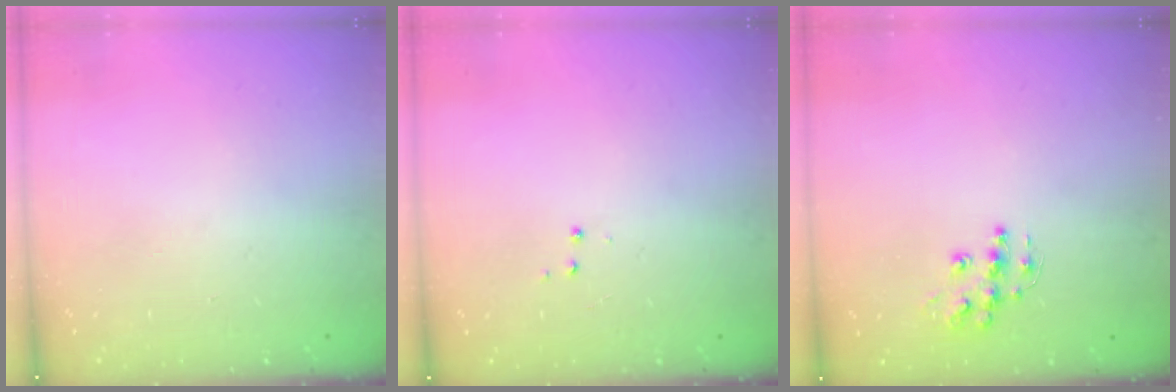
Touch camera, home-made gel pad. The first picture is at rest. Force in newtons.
{"total": 2.9, "press": 2.8, "slide": 0.4}
{"total": 9.8, "press": 9.8, "slide": 0.6}